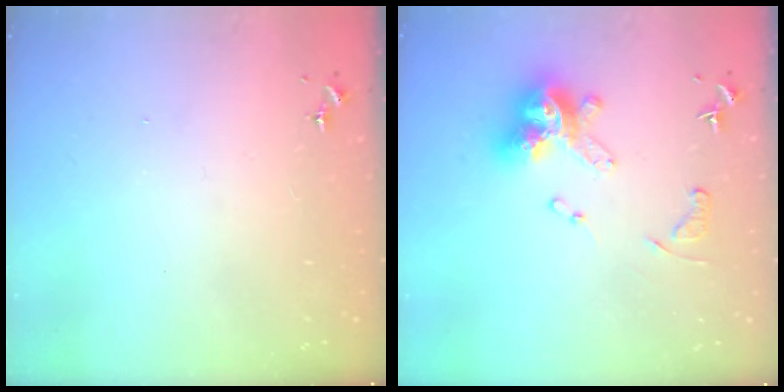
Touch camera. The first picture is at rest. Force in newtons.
{"total": 14.8, "press": 14.7, "slide": 1.5}